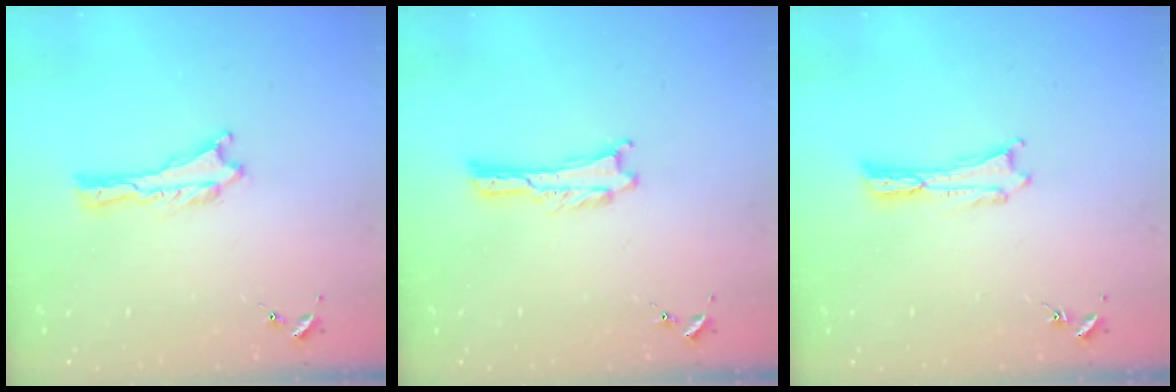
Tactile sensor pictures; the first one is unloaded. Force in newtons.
{"total": 0.0}
{"total": 0.0}